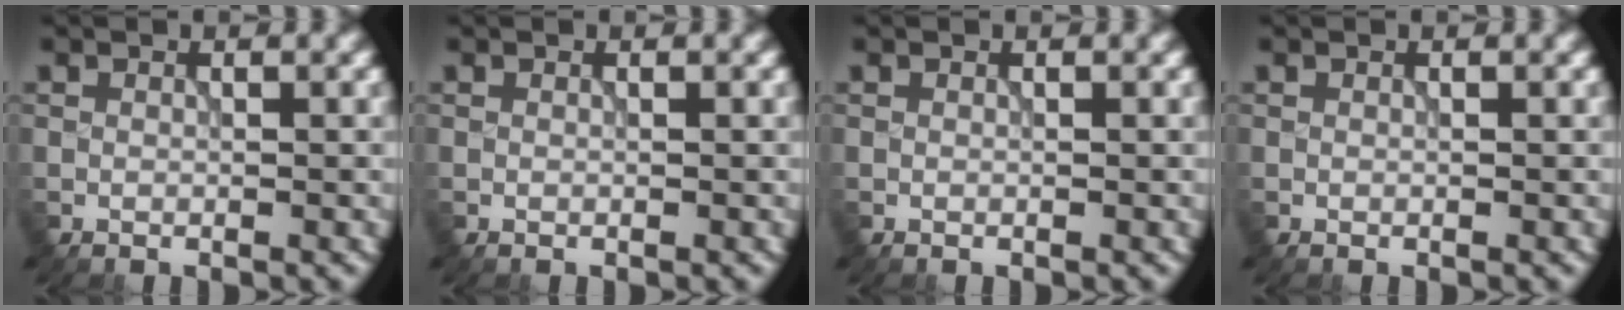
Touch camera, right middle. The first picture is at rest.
{"total": 0.0}
{"total": 0.0}
{"total": 0.0}